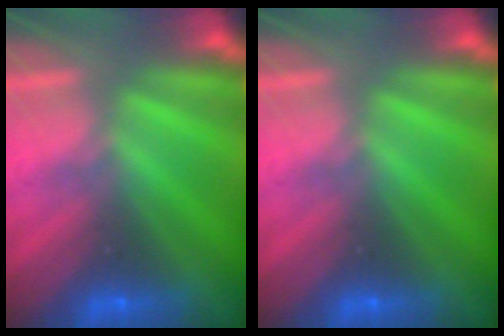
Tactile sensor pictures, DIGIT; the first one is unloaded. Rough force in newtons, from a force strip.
{"total": 0.0}